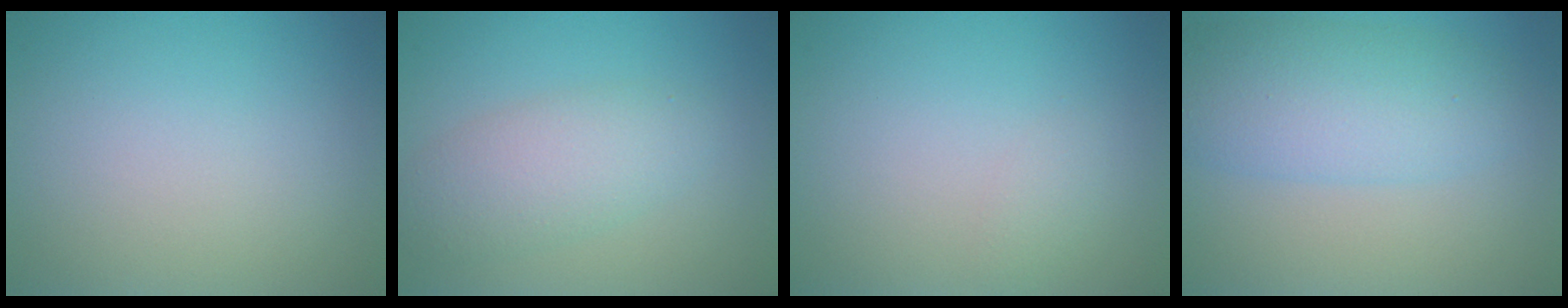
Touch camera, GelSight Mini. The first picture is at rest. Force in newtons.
{"total": 3.9, "press": 3.9, "slide": 0.1}
{"total": 0.8, "press": 0.8, "slide": 0.0}
{"total": 6.0, "press": 6.0, "slide": 0.1}